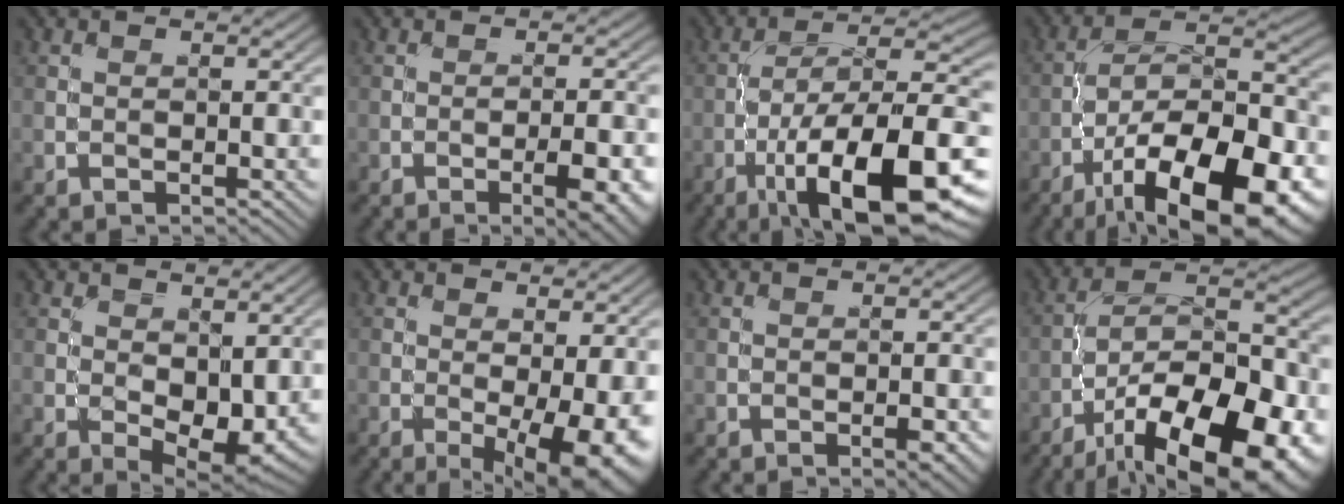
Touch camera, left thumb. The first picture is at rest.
{"total": 6.5, "force": [-3.0, 1.7, 5.5], "torque": [-0.081, 0.008, -0.031]}
{"total": 17.6, "force": [-7.9, 6.0, 14.5], "torque": [-0.220, -0.001, -0.138]}
{"total": 18.6, "force": [-10.3, 7.1, 13.8], "torque": [-0.217, -0.012, -0.170]}
{"total": 6.3, "force": [0.1, 3.5, 5.2], "torque": [-0.092, -0.015, 0.009]}
{"total": 8.3, "force": [-2.2, 2.3, 7.7], "torque": [-0.117, -0.013, -0.020]}
{"total": 2.2, "force": [-1.1, 0.7, 1.8], "torque": [-0.030, 0.001, -0.018]}
{"total": 19.5, "force": [-11.4, 7.9, 13.7], "torque": [-0.207, -0.023, -0.181]}